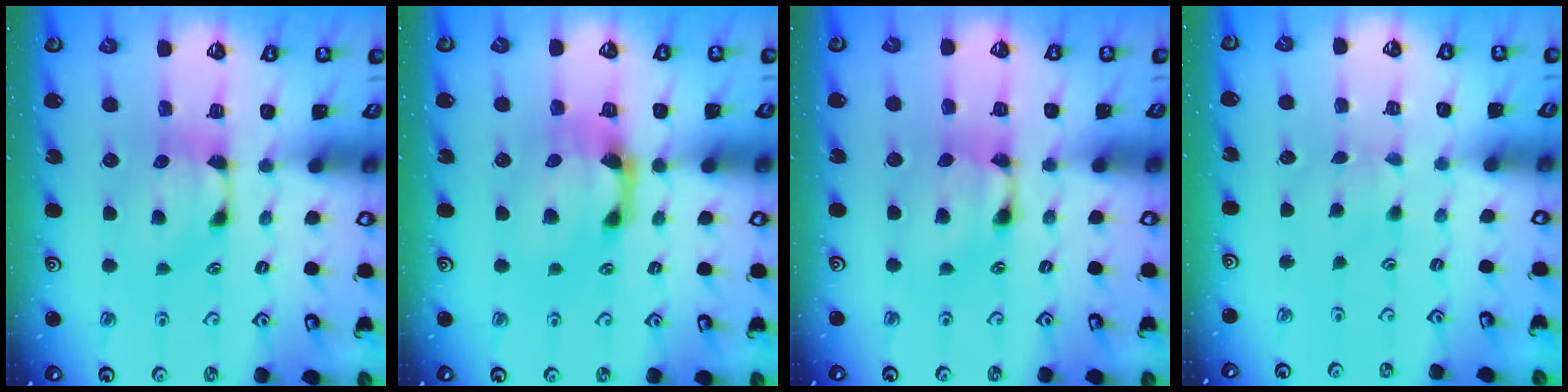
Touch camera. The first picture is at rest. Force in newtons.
{"total": 2.8, "press": 2.4, "slide": 1.5}
{"total": 1.8, "press": 1.8, "slide": 0.1}
{"total": 2.6, "press": 2.6, "slide": 0.2}